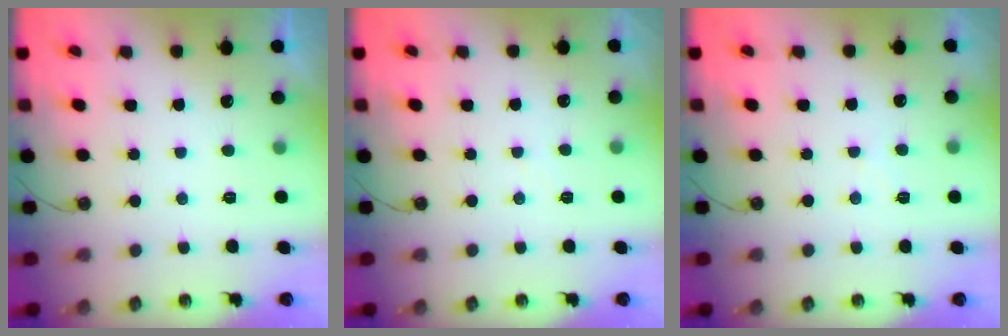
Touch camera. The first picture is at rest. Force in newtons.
{"total": 2.4, "press": 2.4, "slide": 0.4}
{"total": 4.7, "press": 4.7, "slide": 0.6}